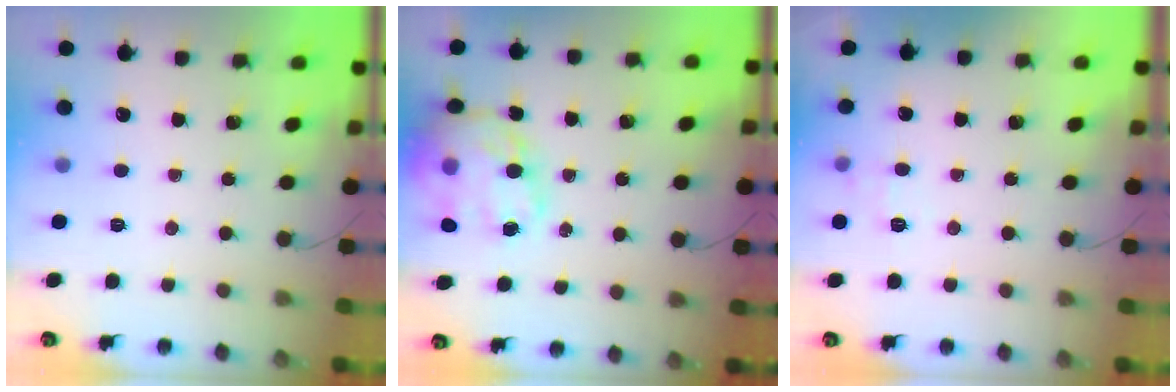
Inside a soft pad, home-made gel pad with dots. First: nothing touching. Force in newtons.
{"total": 23.9, "press": 23.4, "slide": 4.9}
{"total": 7.0, "press": 6.9, "slide": 1.5}